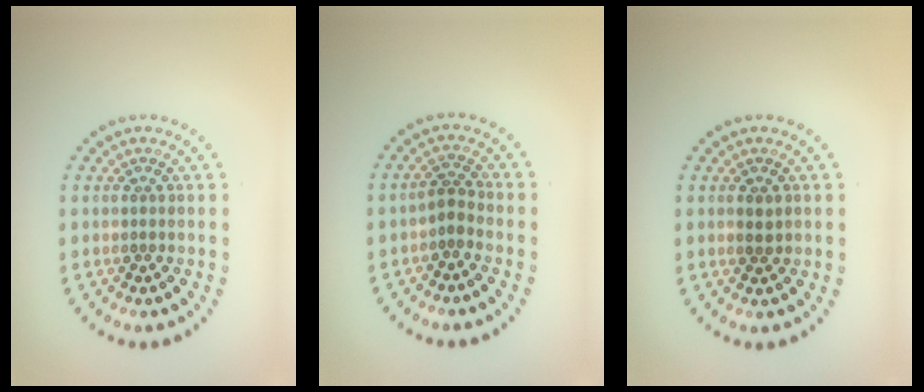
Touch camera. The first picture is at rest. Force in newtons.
{"total": 1.6, "press": 1.2, "slide": 1.0}
{"total": 1.2, "press": 1.2, "slide": 0.1}